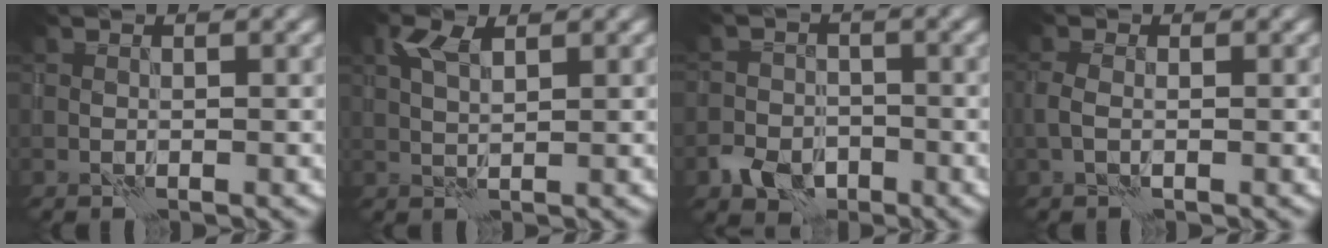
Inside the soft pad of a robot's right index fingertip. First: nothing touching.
{"total": 2.3, "force": [1.4, 0.8, 1.6], "torque": [-0.036, 0.008, 0.027]}
{"total": 3.4, "force": [-2.0, 2.5, 1.2], "torque": [-0.015, -0.005, -0.043]}
{"total": 1.4, "force": [-0.3, 0.9, 1.1], "torque": [-0.027, 0.001, -0.011]}